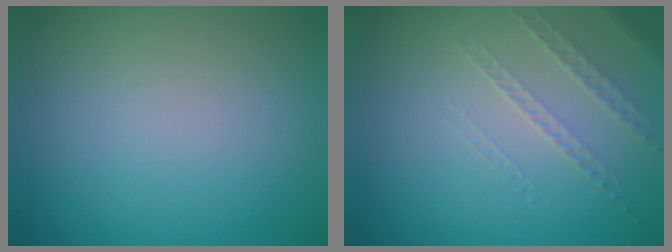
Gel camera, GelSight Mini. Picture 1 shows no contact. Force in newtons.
{"total": 1.3, "press": 0.9, "slide": 0.9}